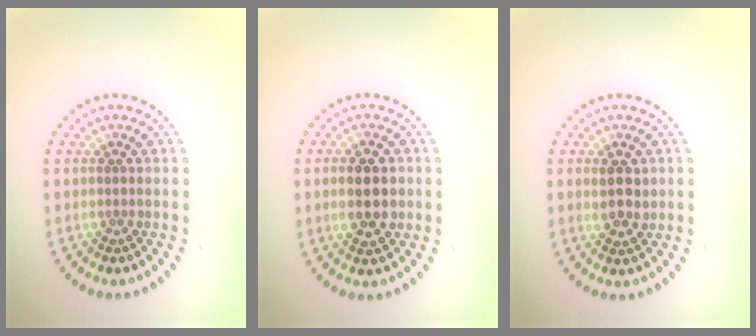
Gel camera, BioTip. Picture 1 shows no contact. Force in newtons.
{"total": 4.6, "press": 4.6, "slide": 0.2}
{"total": 2.4, "press": 2.3, "slide": 0.5}